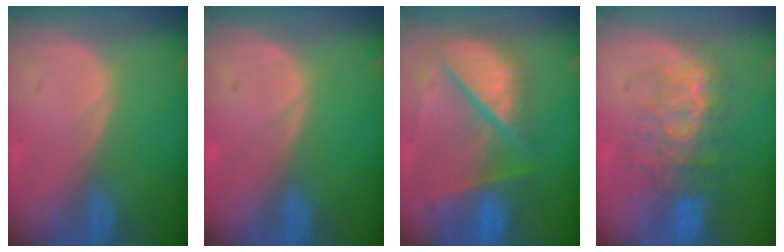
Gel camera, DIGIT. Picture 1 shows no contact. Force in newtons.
{"total": 0.0}
{"total": 11.0, "press": 9.1, "slide": 6.2}
{"total": 9.3, "press": 8.4, "slide": 4.1}